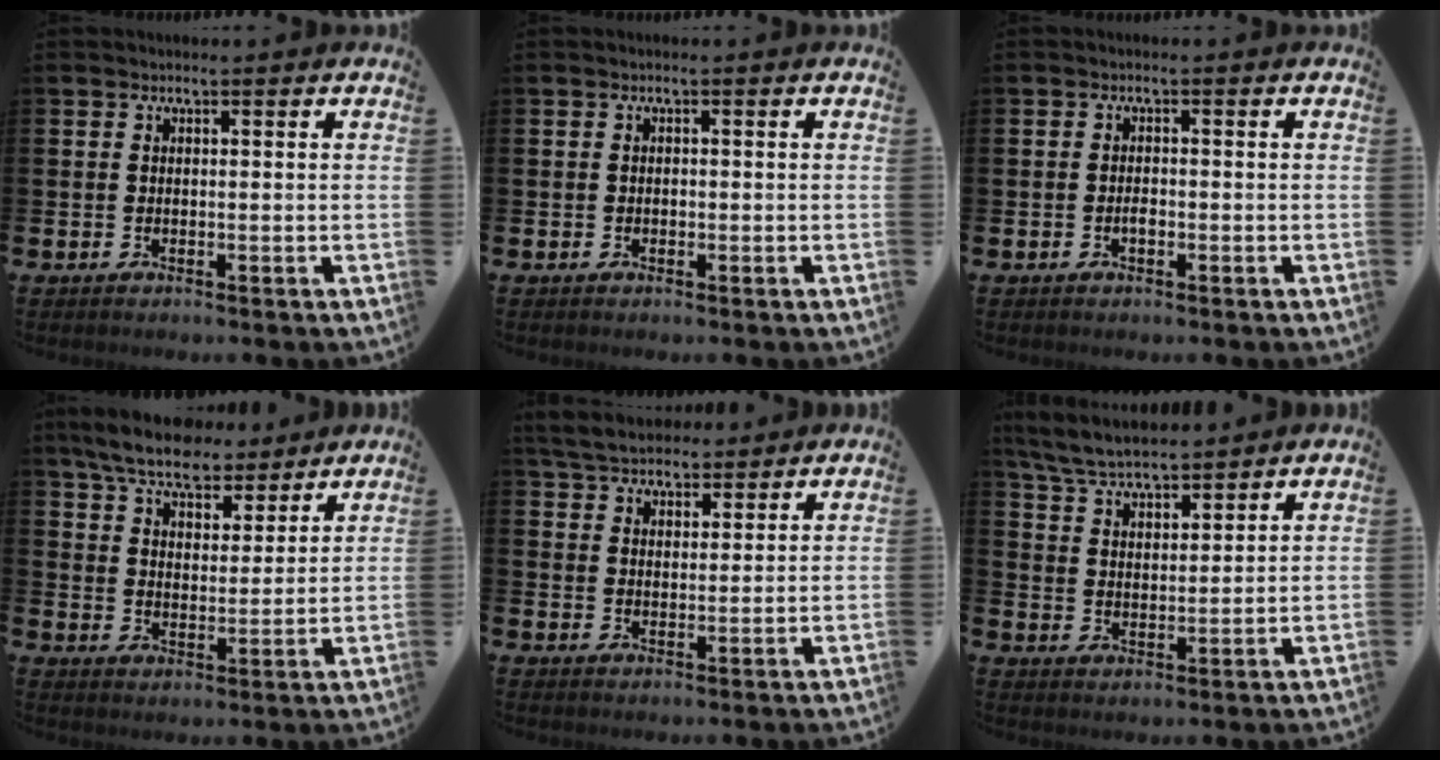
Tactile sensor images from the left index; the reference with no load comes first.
{"total": 0.5, "force": [-0.1, 0.5, 0.1], "torque": [-0.003, 0.005, -0.004]}
{"total": 1.2, "force": [-0.5, 0.6, 1.0], "torque": [-0.018, 0.001, -0.009]}
{"total": 7.6, "force": [6.9, 2.1, 2.3], "torque": [-0.071, -0.032, 0.123]}
{"total": 5.3, "force": [5.1, 1.4, 0.5], "torque": [-0.036, -0.017, 0.094]}
{"total": 6.4, "force": [6.2, 0.9, 1.4], "torque": [-0.056, -0.027, 0.113]}